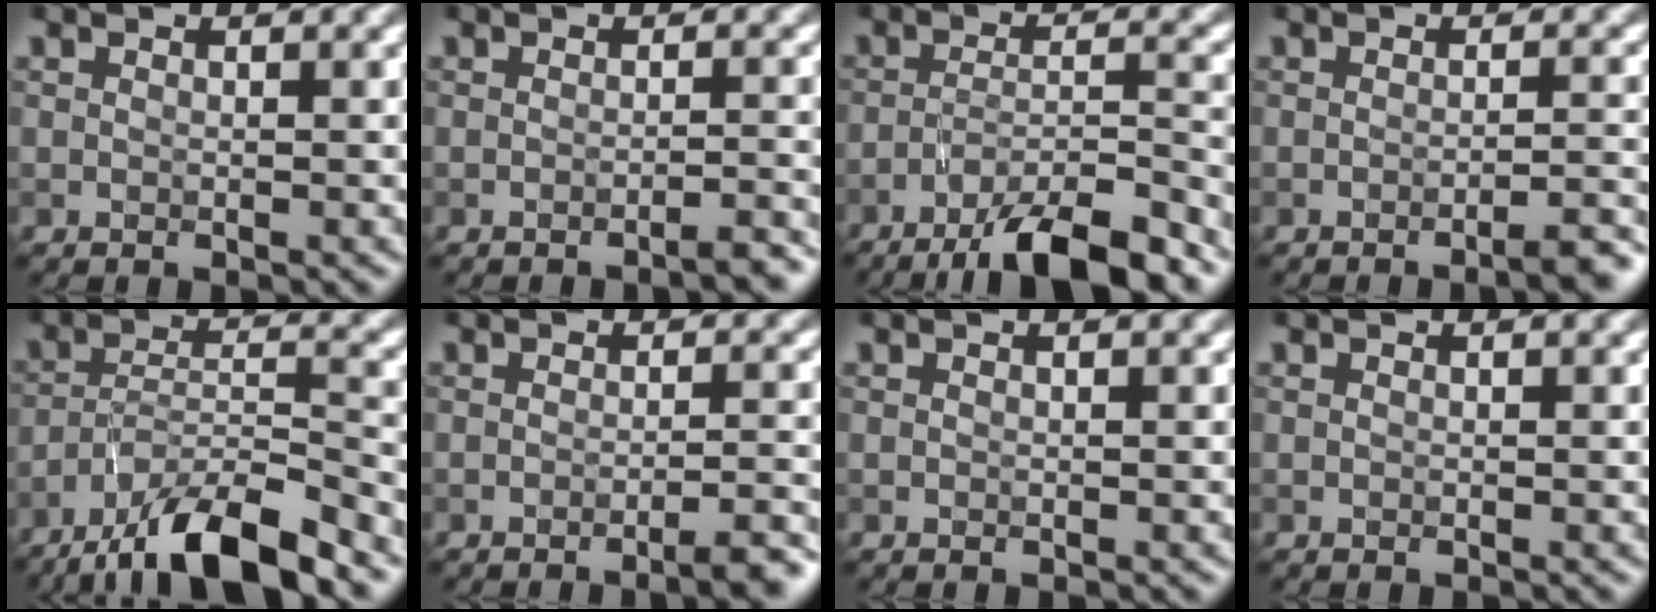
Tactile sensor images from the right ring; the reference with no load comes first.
{"total": 1.6, "force": [-1.4, -0.1, 0.9], "torque": [-0.010, 0.003, -0.020]}
{"total": 8.4, "force": [-6.3, 1.4, 5.3], "torque": [-0.081, 0.007, -0.105]}
{"total": 2.6, "force": [-2.0, 0.2, 1.7], "torque": [-0.019, 0.005, -0.033]}
{"total": 9.8, "force": [-7.6, 2.1, 5.9], "torque": [-0.099, 0.002, -0.140]}
{"total": 3.0, "force": [-2.1, 0.3, 2.1], "torque": [-0.026, 0.004, -0.036]}
{"total": 0.0}
{"total": 0.0}